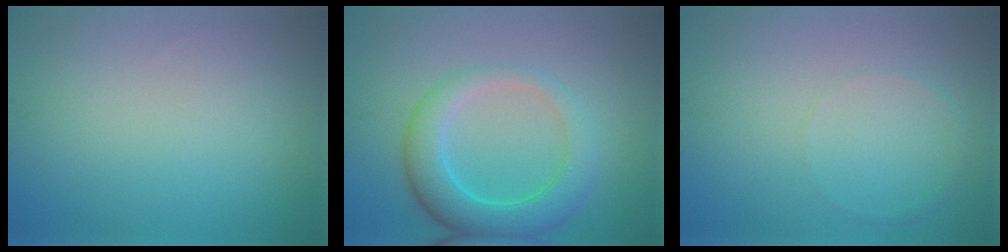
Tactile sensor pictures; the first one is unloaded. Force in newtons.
{"total": 5.5, "press": 5.5, "slide": 0.2}
{"total": 0.6, "press": 0.6, "slide": 0.1}